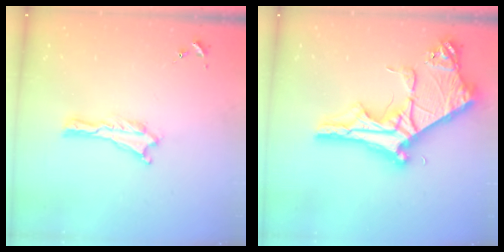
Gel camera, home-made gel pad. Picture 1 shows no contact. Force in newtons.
{"total": 11.6, "press": 11.6, "slide": 1.2}